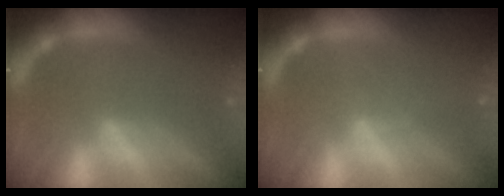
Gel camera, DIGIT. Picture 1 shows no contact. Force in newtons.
{"total": 1.0}